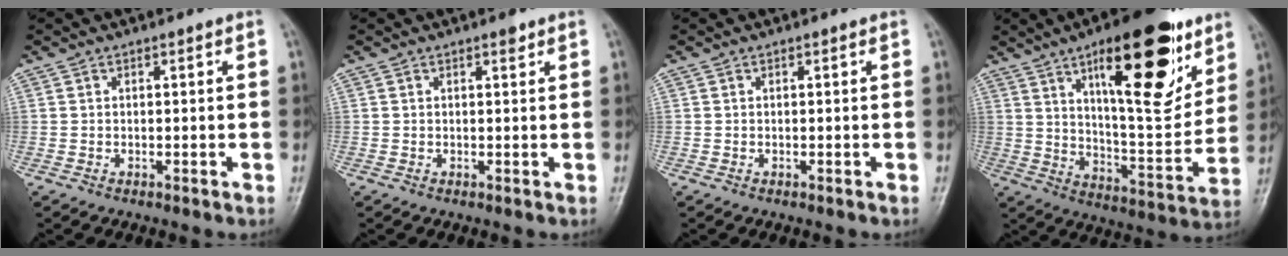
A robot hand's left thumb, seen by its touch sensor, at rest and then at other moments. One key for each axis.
{"total": 1.0, "fx": 0.7, "fy": 0.4, "fz": 0.6, "tx": -0.007, "ty": -0.004, "tz": 0.010}
{"total": 0.0}
{"total": 24.3, "fx": 12.4, "fy": 8.5, "fz": 19.1, "tx": -0.245, "ty": -0.055, "tz": 0.197}